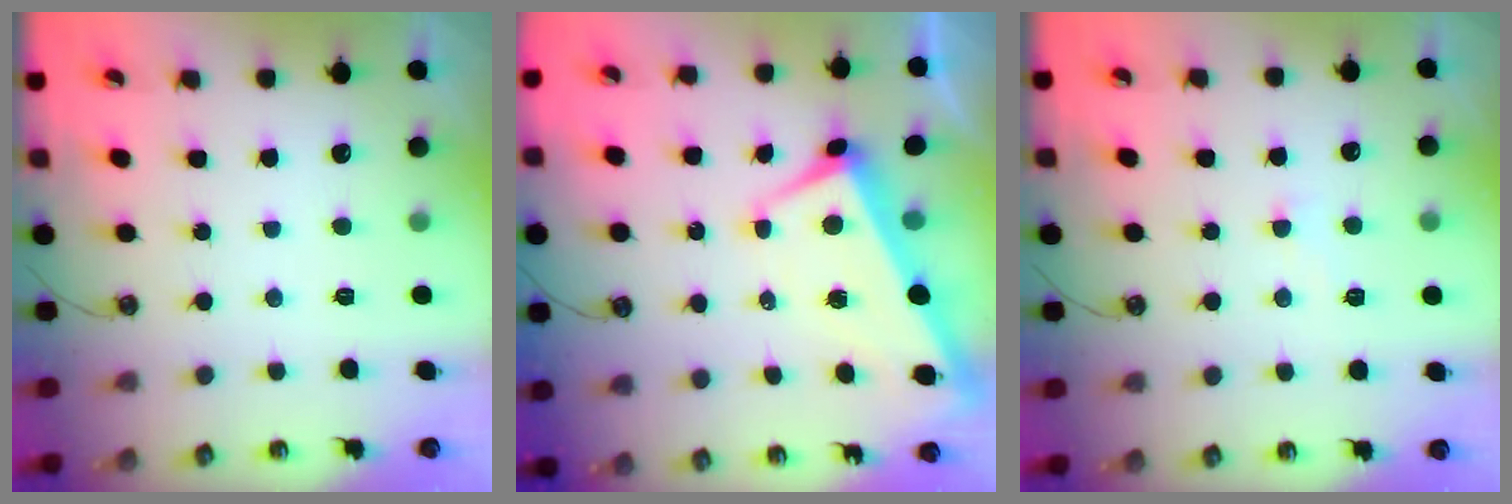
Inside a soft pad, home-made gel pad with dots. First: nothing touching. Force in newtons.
{"total": 0.8, "press": 0.2, "slide": 0.8}
{"total": 1.5, "press": 1.2, "slide": 0.8}